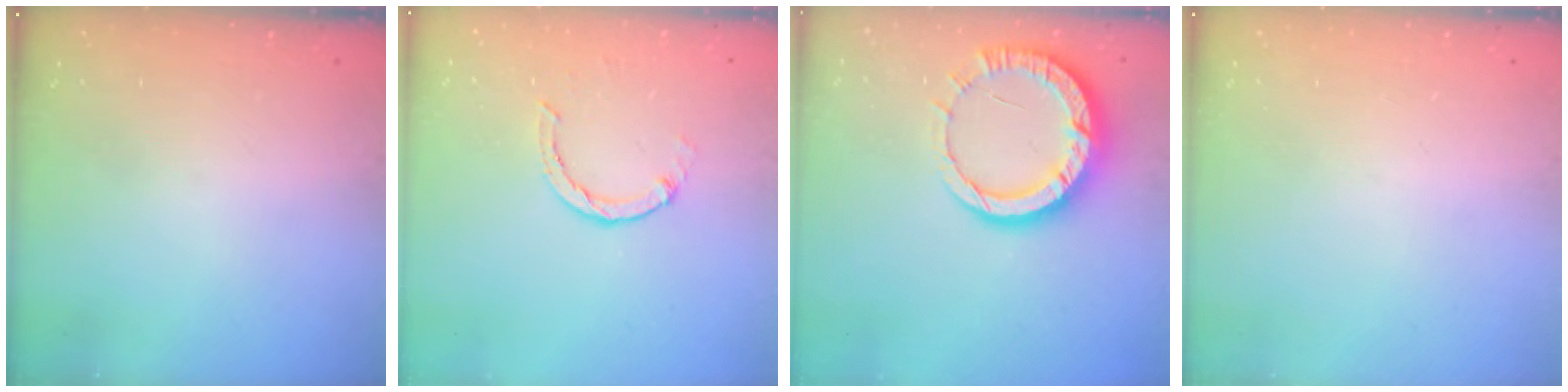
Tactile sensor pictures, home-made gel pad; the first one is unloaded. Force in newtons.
{"total": 1.8, "press": 1.8, "slide": 0.2}
{"total": 12.1, "press": 12.0, "slide": 1.2}
{"total": 0.0}